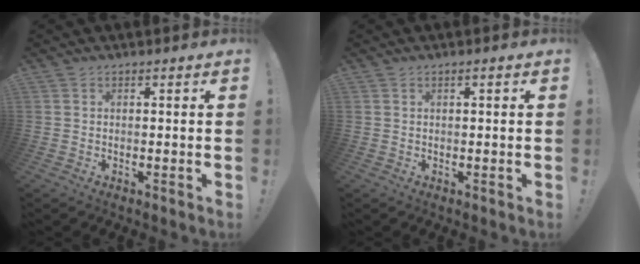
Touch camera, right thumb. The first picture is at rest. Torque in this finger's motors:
{"motor_torque": [0.15, 0.22, 0.00, 0.03, 0.05]}